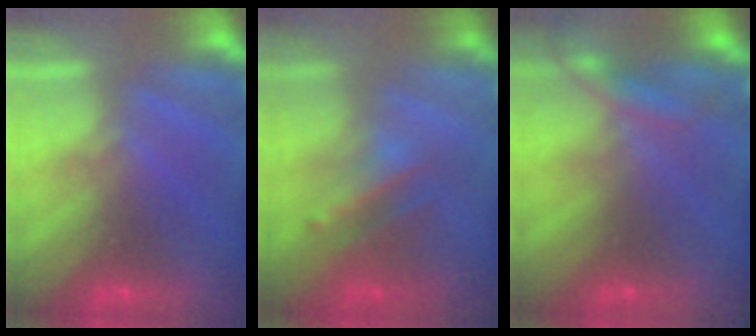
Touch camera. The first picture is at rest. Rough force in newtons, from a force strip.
{"total": 2.4}
{"total": 9.4}